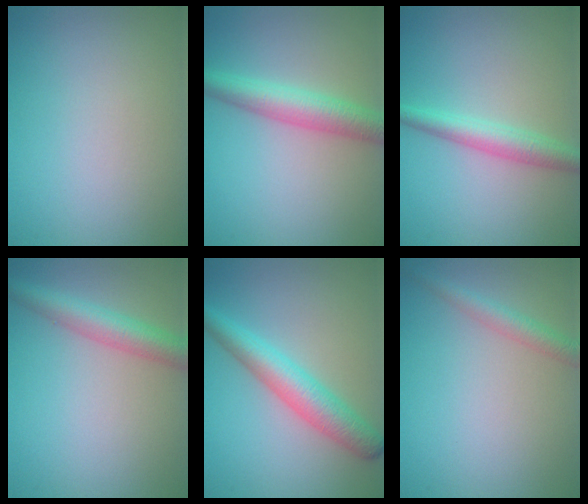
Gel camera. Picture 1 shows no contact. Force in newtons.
{"total": 4.3, "press": 4.3, "slide": 0.1}
{"total": 2.9, "press": 2.9, "slide": 0.1}
{"total": 3.9, "press": 3.9, "slide": 0.1}
{"total": 4.5, "press": 4.5, "slide": 0.1}
{"total": 2.1, "press": 2.1, "slide": 0.1}